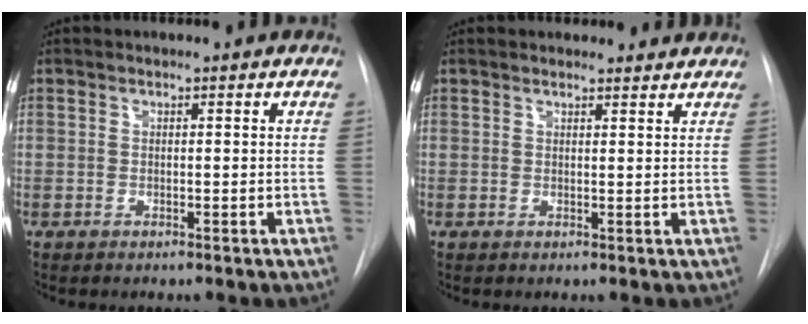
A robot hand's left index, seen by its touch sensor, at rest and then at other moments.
{"total": 3.7, "force": [3.6, 0.9, 0.2], "torque": [-0.003, 0.008, 0.037]}